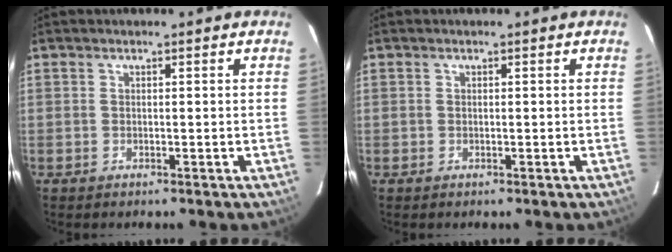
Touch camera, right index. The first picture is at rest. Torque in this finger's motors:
{"motor_torque": [-0.09, 0.00, 0.02, 0.01]}